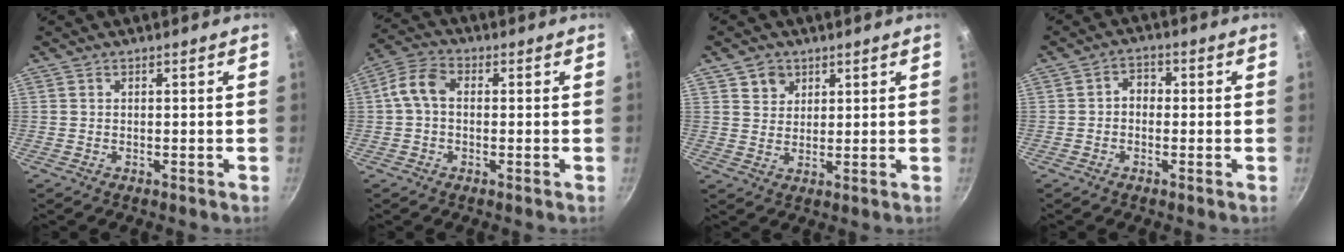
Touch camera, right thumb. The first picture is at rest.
{"total": 5.9, "force": [0.1, 4.0, 4.4], "torque": [-0.092, 0.023, -0.012]}
{"total": 4.2, "force": [2.3, 3.4, 1.0], "torque": [0.007, -0.001, 0.042]}
{"total": 3.0, "force": [-0.6, 2.4, 1.7], "torque": [-0.010, 0.013, -0.016]}